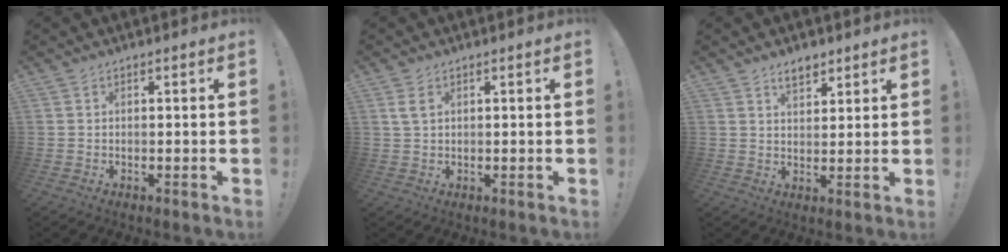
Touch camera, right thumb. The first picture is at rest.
{"total": 3.1, "force": [1.6, 1.5, 2.2], "torque": [-0.038, 0.001, 0.028]}
{"total": 5.1, "force": [3.7, 2.6, 2.3], "torque": [-0.030, -0.015, 0.065]}